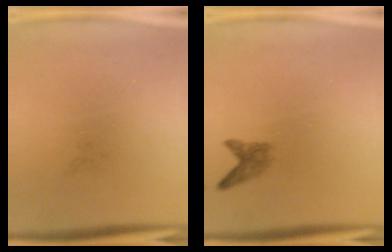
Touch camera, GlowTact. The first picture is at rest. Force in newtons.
{"total": 1.8}